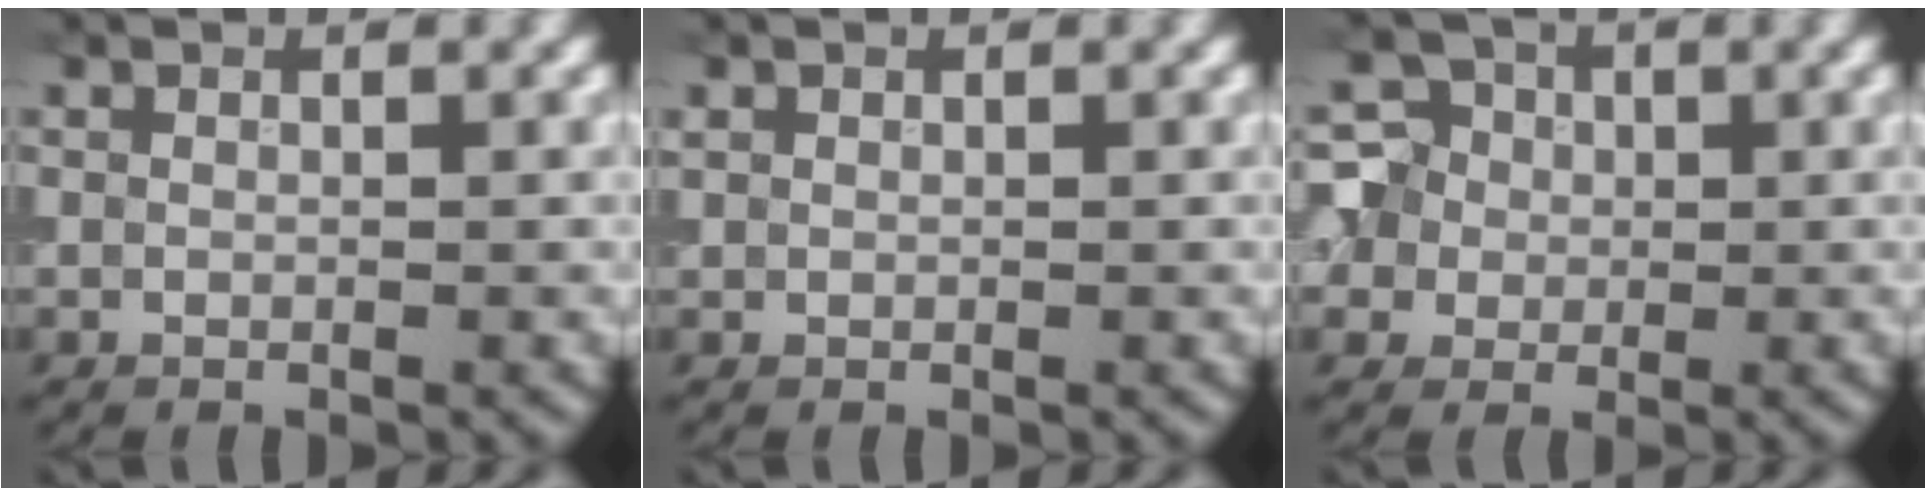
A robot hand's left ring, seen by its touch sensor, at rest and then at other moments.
{"total": 0.6, "force": [0.3, 0.5, 0.1], "torque": [0.002, -0.001, 0.007]}
{"total": 6.9, "force": [0.8, 6.3, 2.5], "torque": [-0.052, 0.038, -0.008]}